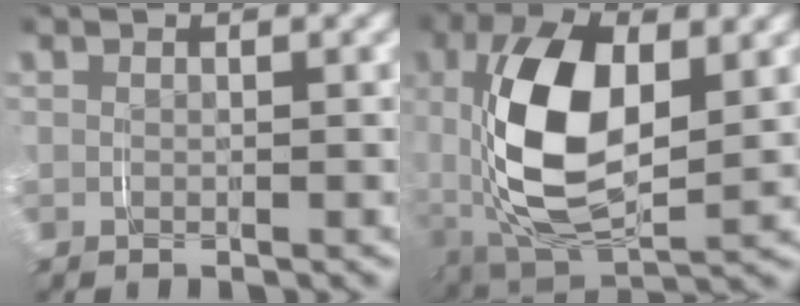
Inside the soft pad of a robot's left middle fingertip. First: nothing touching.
{"total": 10.6, "force": [0.4, 5.7, 8.9], "torque": [-0.203, -0.024, 0.022]}